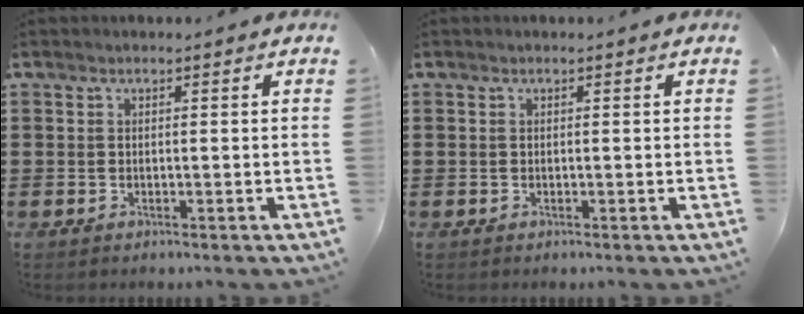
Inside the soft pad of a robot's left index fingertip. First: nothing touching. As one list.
[{"total": 0.0}]